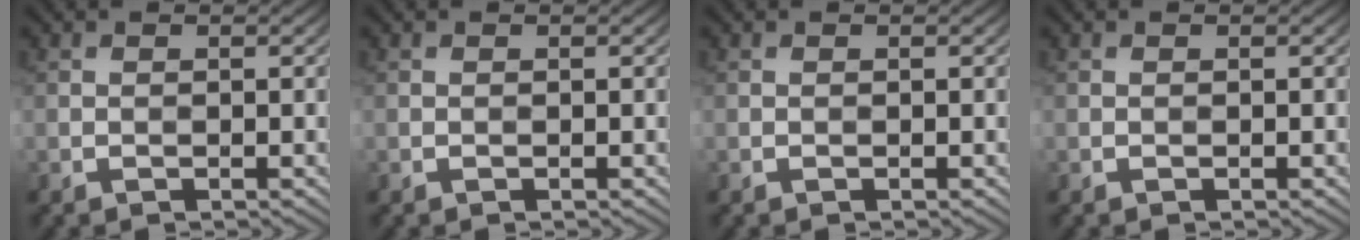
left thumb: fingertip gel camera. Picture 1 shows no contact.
{"total": 0.0}
{"total": 0.0}
{"total": 0.0}